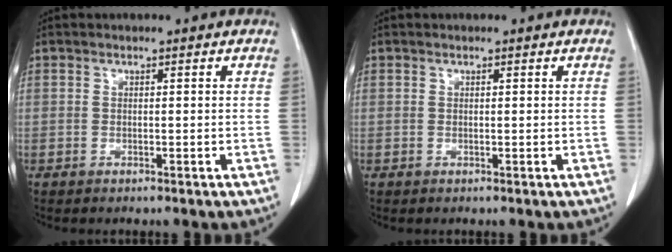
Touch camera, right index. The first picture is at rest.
{"total": 0.0}